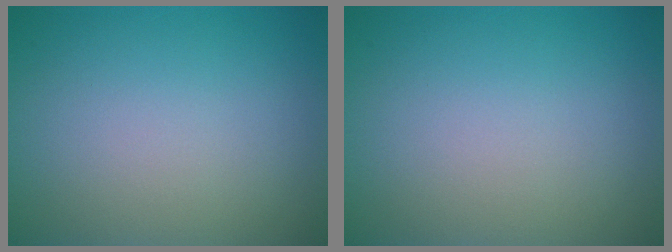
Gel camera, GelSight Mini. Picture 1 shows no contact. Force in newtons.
{"total": 0.0}